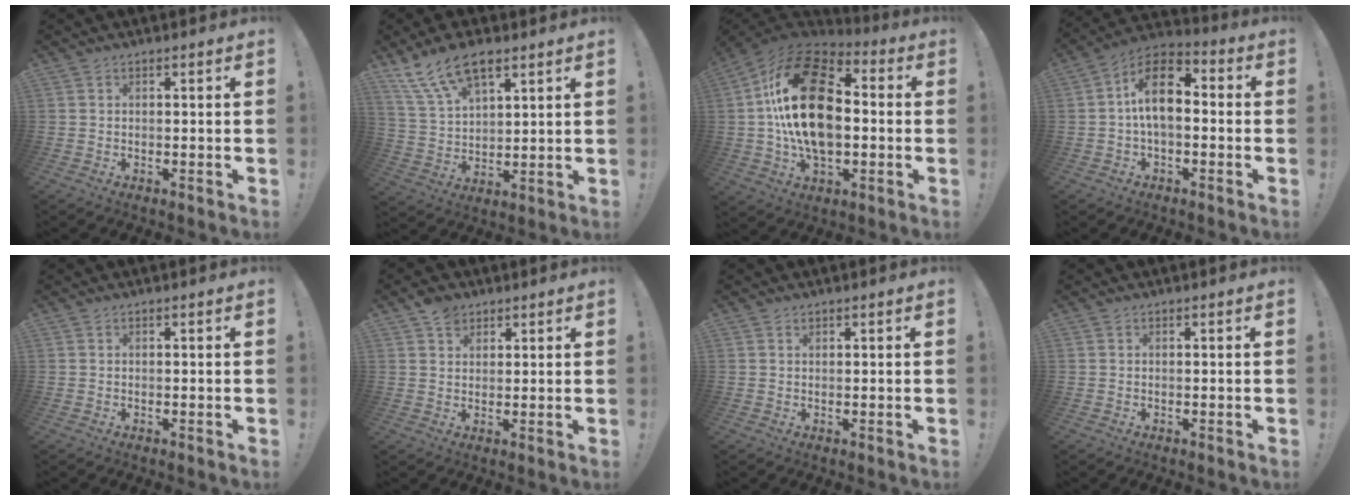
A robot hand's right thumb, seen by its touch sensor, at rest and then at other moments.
{"total": 13.4, "force": [8.7, 6.3, 8.0], "torque": [-0.151, -0.034, 0.164]}
{"total": 26.7, "force": [1.6, 16.4, 21.0], "torque": [-0.396, 0.018, 0.028]}
{"total": 12.3, "force": [0.9, 7.3, 9.8], "torque": [-0.180, 0.011, 0.017]}
{"total": 0.0}
{"total": 4.7, "force": [3.1, 3.2, 1.5], "torque": [-0.018, -0.011, 0.057]}
{"total": 0.6, "force": [0.6, 0.2, 0.1], "torque": [0.003, -0.002, 0.011]}
{"total": 0.0}